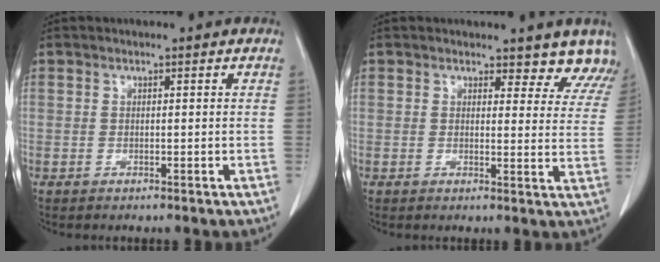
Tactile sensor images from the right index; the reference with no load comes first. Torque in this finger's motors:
{"motor_torque": [0.37, 0.37, 0.03, 0.00]}